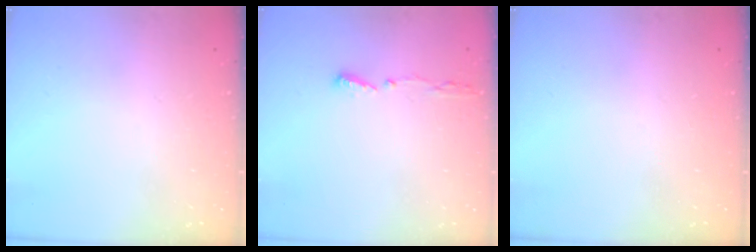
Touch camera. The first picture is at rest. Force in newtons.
{"total": 4.9, "press": 4.8, "slide": 1.2}
{"total": 0.0}